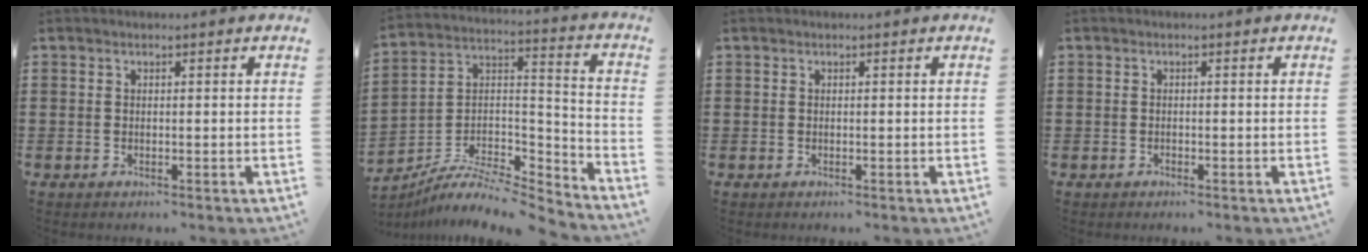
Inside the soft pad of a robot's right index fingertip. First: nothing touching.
{"total": 7.5, "force": [-6.5, 2.5, 2.8], "torque": [-0.059, -0.001, -0.130]}
{"total": 0.0}
{"total": 0.5, "force": [-0.4, 0.3, 0.1], "torque": [-0.003, 0.000, -0.009]}